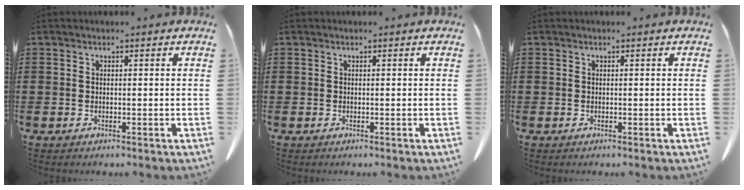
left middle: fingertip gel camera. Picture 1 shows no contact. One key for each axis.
{"total": 0.0}
{"total": 0.0}